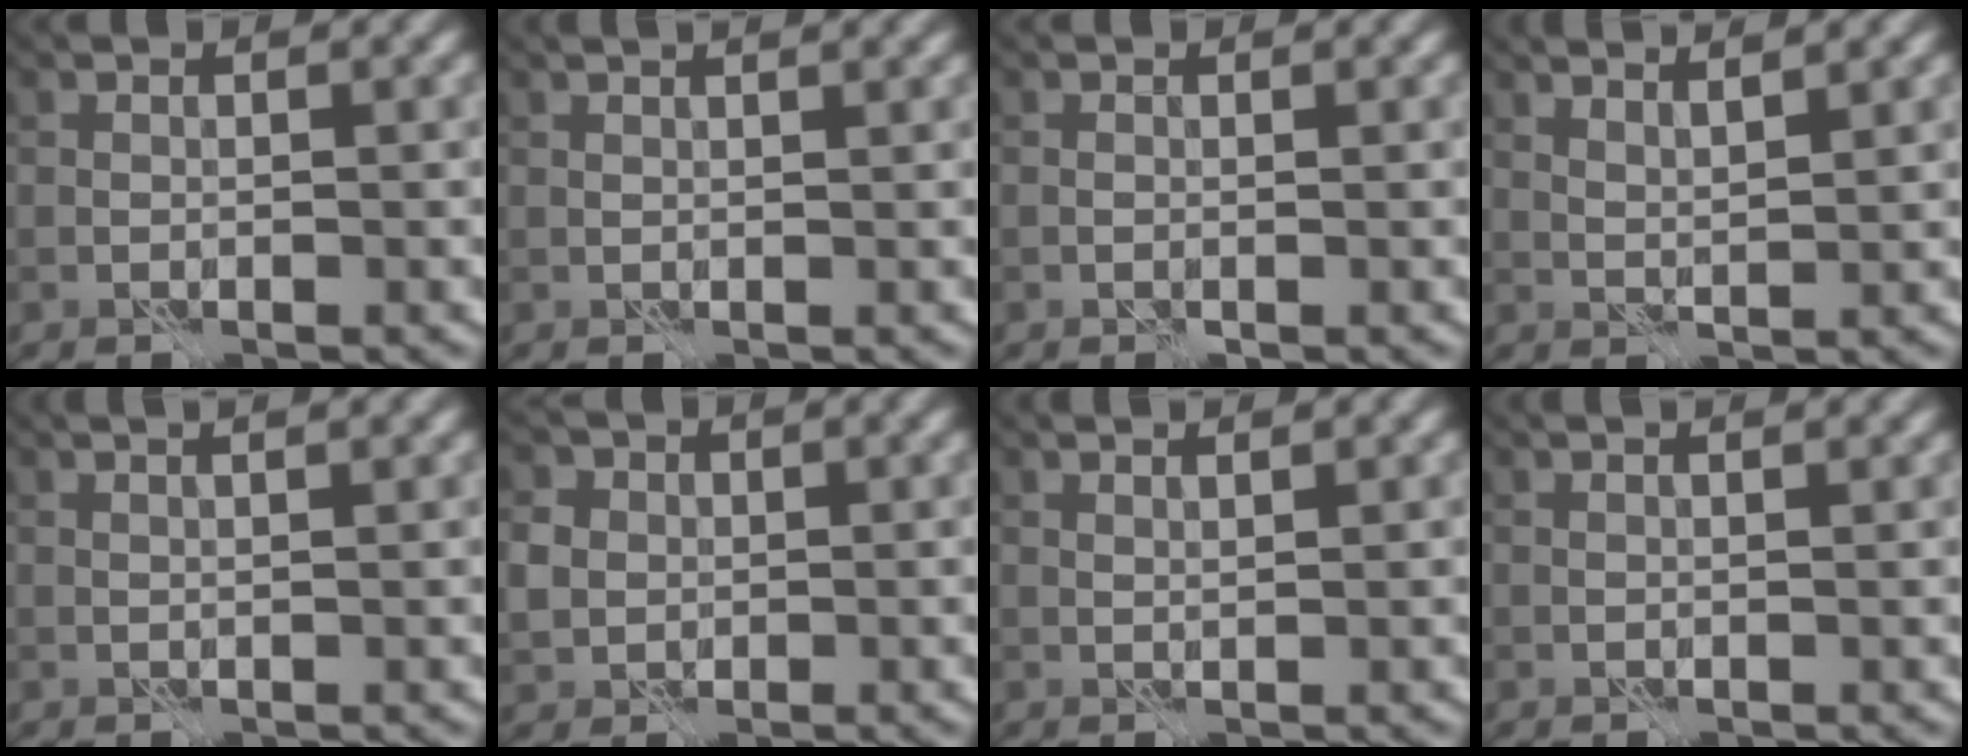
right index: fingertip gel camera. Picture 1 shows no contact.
{"total": 2.7, "force": [1.9, 0.8, 1.8], "torque": [-0.014, 0.017, 0.007]}
{"total": 0.0}
{"total": 3.3, "force": [2.6, 0.6, 2.0], "torque": [-0.025, 0.011, 0.027]}
{"total": 3.8, "force": [2.3, 1.3, 2.7], "torque": [-0.026, 0.032, 0.008]}
{"total": 4.6, "force": [1.1, 4.0, 1.9], "torque": [-0.048, 0.015, 0.010]}
{"total": 1.6, "force": [1.2, 0.1, 0.9], "torque": [-0.016, 0.001, 0.008]}
{"total": 3.1, "force": [2.0, 1.1, 2.1], "torque": [-0.021, 0.025, 0.008]}